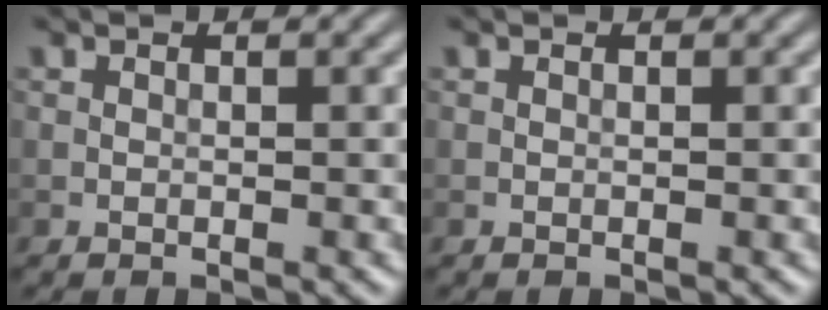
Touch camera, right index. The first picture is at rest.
{"total": 0.0}